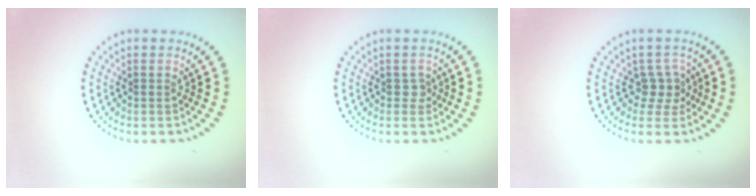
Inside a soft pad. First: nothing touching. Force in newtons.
{"total": 0.9, "press": 0.7, "slide": 0.7}
{"total": 2.1, "press": 1.7, "slide": 1.3}